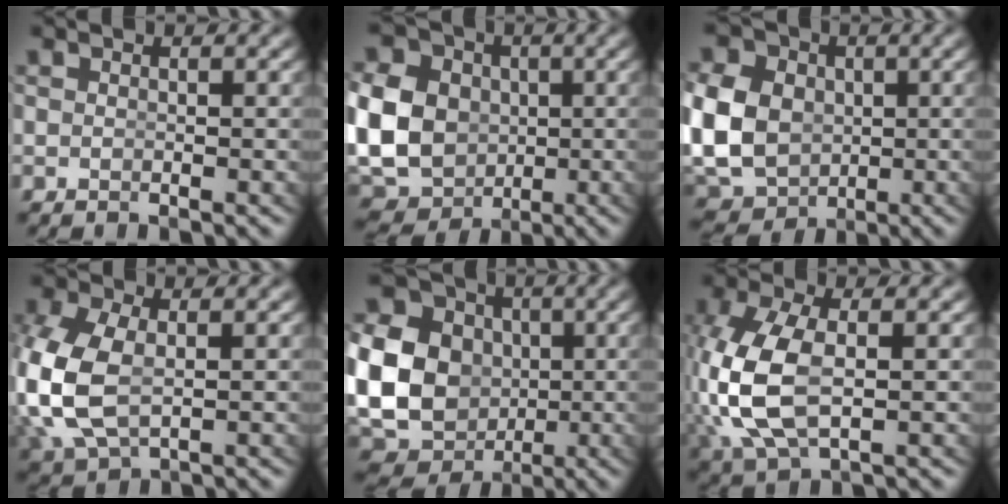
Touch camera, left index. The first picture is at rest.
{"total": 14.1, "force": [-1.0, 12.6, 6.1], "torque": [-0.139, -0.042, -0.020]}
{"total": 10.1, "force": [-1.1, 8.9, 4.8], "torque": [-0.118, -0.043, -0.010]}
{"total": 7.9, "force": [0.0, 6.0, 5.2], "torque": [-0.160, -0.021, 0.014]}
{"total": 19.2, "force": [-0.4, 17.2, 8.7], "torque": [-0.198, -0.051, -0.011]}
{"total": 7.8, "force": [-0.1, 4.9, 6.0], "torque": [-0.172, -0.021, 0.017]}